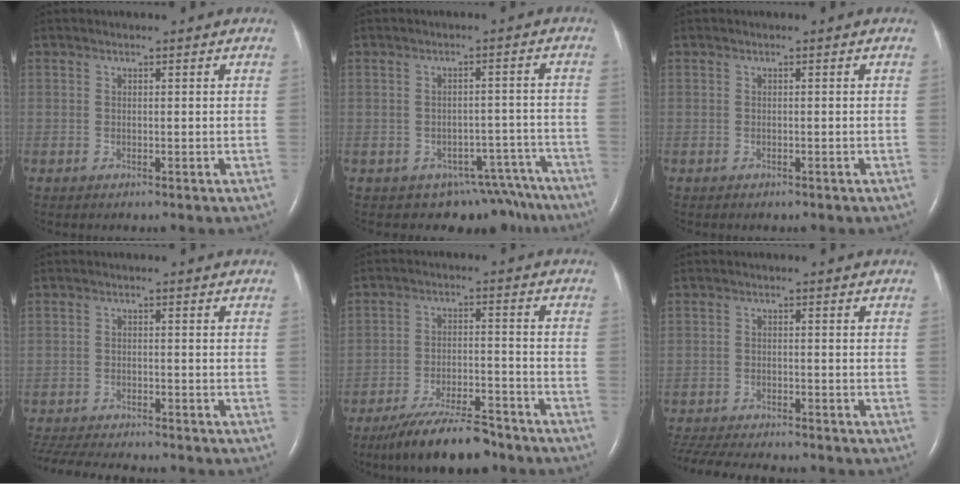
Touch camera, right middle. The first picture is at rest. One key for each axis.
{"total": 10.7, "fx": -9.1, "fy": 5.6, "fz": 0.9, "tx": 0.015, "ty": 0.038, "tz": -0.098}
{"total": 0.7, "fx": -0.5, "fy": 0.3, "fz": 0.2, "tx": -0.011, "ty": 0.000, "tz": -0.006}
{"total": 12.0, "fx": -10.8, "fy": 1.8, "fz": 4.8, "tx": -0.087, "ty": -0.015, "tz": -0.162}
{"total": 11.9, "fx": -10.1, "fy": 2.2, "fz": 6.0, "tx": -0.102, "ty": -0.012, "tz": -0.166}
{"total": 13.1, "fx": -11.7, "fy": 2.2, "fz": 5.4, "tx": -0.109, "ty": -0.018, "tz": -0.173}